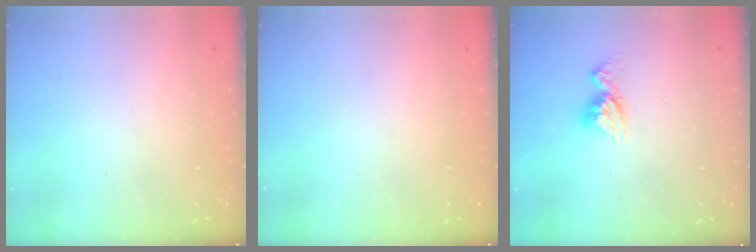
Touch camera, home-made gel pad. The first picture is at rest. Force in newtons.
{"total": 0.0}
{"total": 9.2, "press": 9.2, "slide": 0.8}